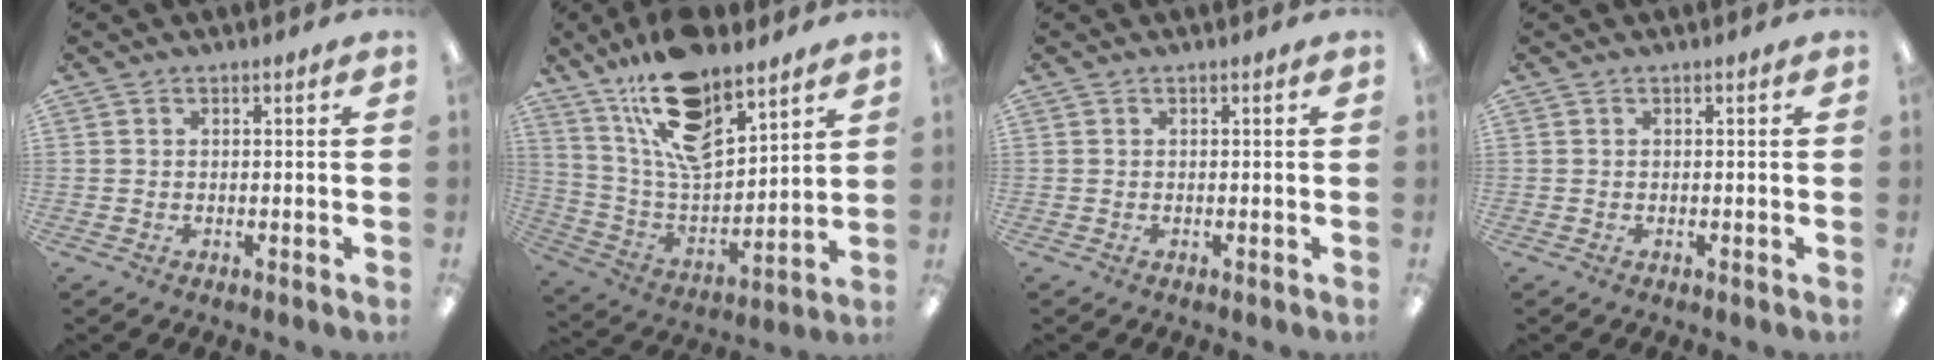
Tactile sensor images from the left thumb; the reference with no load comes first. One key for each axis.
{"total": 18.9, "fx": 13.5, "fy": 7.7, "fz": 10.8, "tx": -0.203, "ty": -0.072, "tz": 0.242}
{"total": 0.0}
{"total": 0.0}